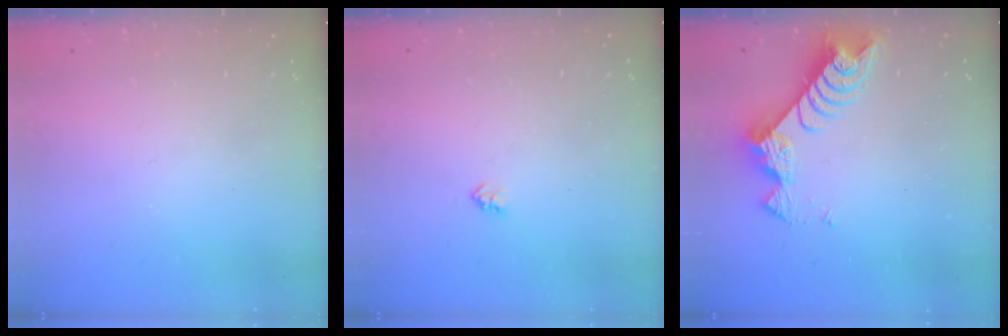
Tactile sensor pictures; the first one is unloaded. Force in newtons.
{"total": 3.1, "press": 3.1, "slide": 0.2}
{"total": 8.4, "press": 8.3, "slide": 0.7}